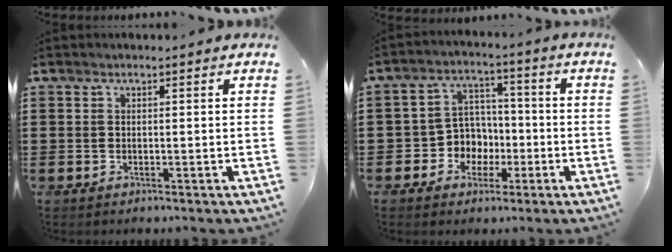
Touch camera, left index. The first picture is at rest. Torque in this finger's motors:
{"motor_torque": [0.40, 0.47, 0.25, 0.03]}